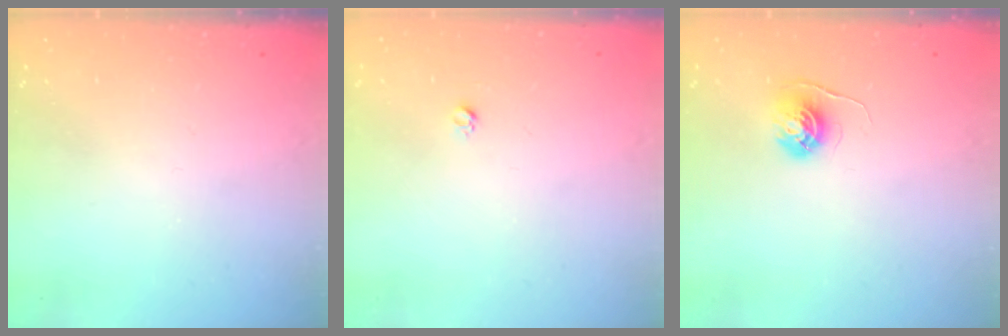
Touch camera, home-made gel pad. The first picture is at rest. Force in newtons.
{"total": 2.7, "press": 2.7, "slide": 0.3}
{"total": 5.6, "press": 5.5, "slide": 0.4}